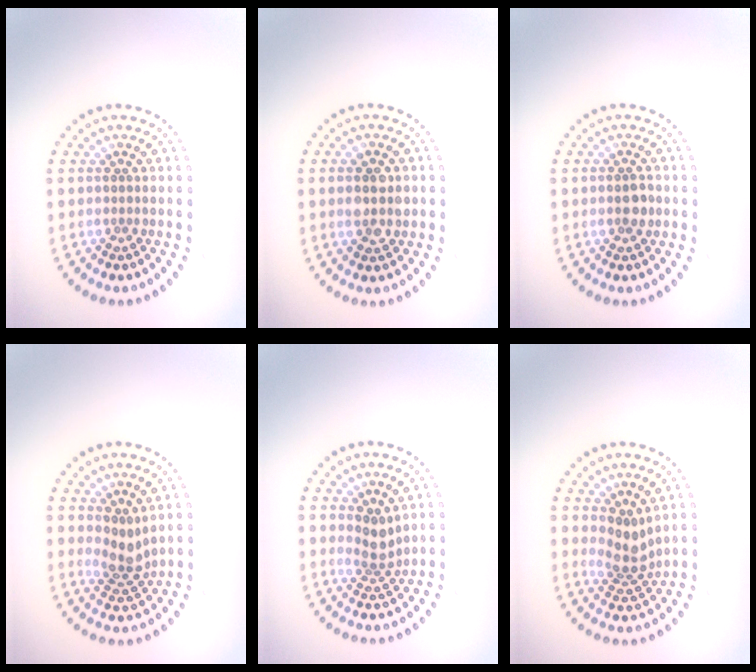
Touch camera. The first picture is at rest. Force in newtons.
{"total": 2.8, "press": 2.8, "slide": 0.2}
{"total": 1.7, "press": 1.7, "slide": 0.2}
{"total": 2.6, "press": 2.0, "slide": 1.5}
{"total": 2.4, "press": 1.9, "slide": 1.6}
{"total": 2.9, "press": 2.2, "slide": 1.8}